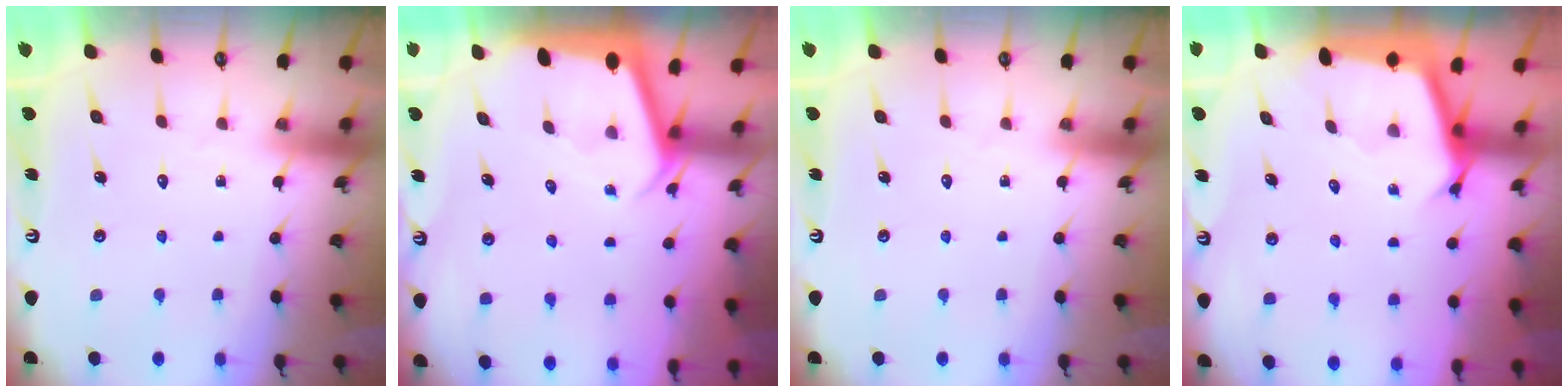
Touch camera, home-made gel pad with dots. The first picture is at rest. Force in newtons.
{"total": 2.0, "press": 2.0, "slide": 0.1}
{"total": 0.0}
{"total": 2.7, "press": 2.7, "slide": 0.1}